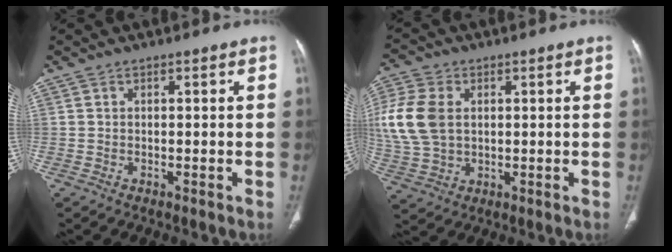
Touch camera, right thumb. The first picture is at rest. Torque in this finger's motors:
{"motor_torque": [0.08, 0.16, 0.80, -0.41, 0.15]}